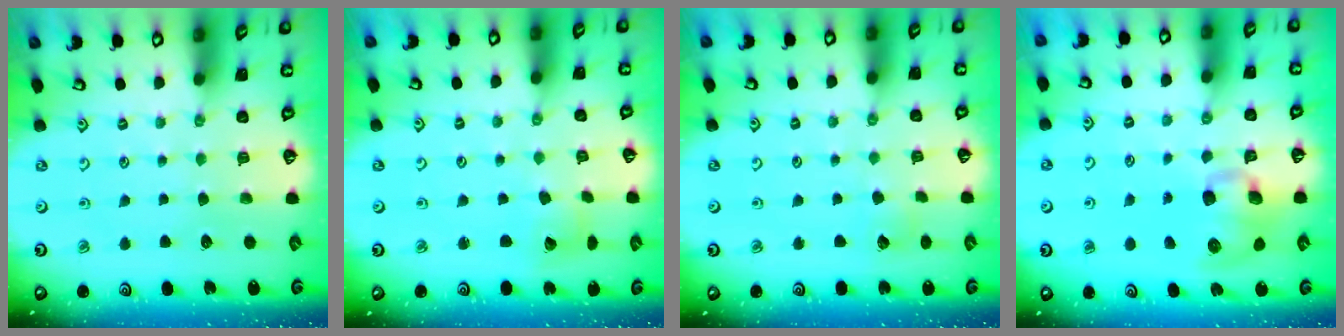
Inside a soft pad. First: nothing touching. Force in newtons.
{"total": 4.8, "press": 4.8, "slide": 0.6}
{"total": 3.6, "press": 3.6, "slide": 0.4}
{"total": 10.6, "press": 10.5, "slide": 1.5}